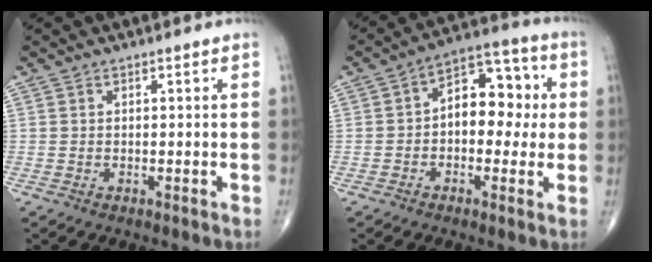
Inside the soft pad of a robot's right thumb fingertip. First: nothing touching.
{"total": 12.0, "force": [0.4, 7.6, 9.2], "torque": [-0.091, 0.034, -0.005]}